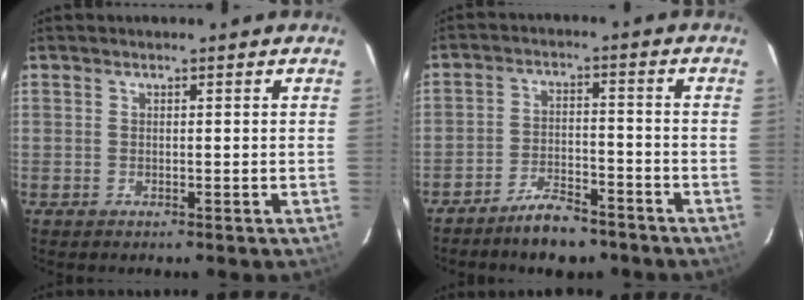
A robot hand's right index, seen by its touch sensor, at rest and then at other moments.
{"total": 7.8, "force": [-6.3, 3.0, 3.5], "torque": [-0.084, 0.012, -0.100]}